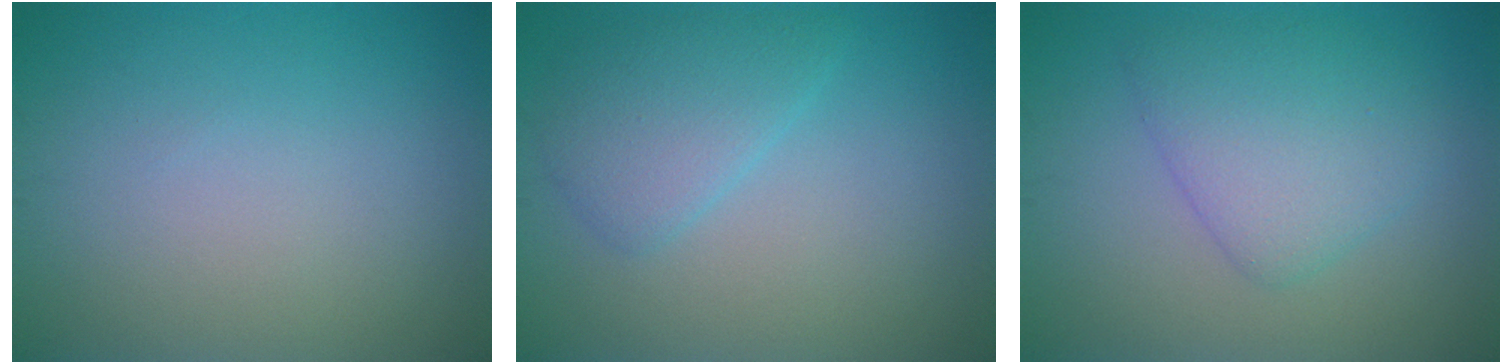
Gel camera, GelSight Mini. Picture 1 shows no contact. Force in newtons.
{"total": 3.1, "press": 3.1, "slide": 0.1}
{"total": 4.2, "press": 4.2, "slide": 0.1}